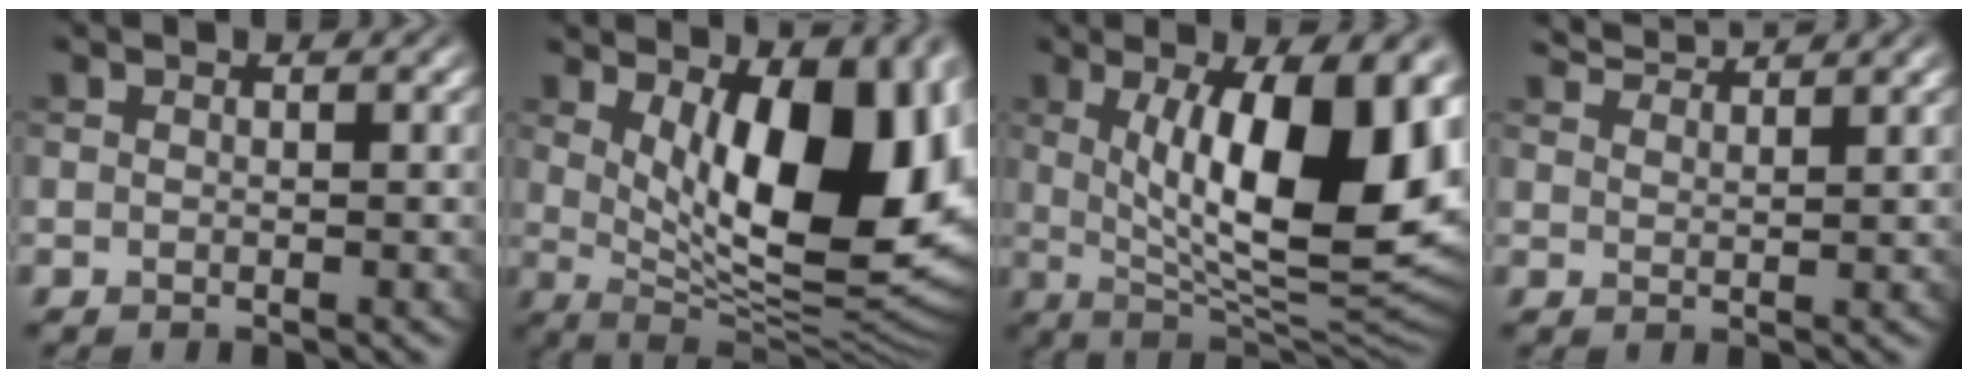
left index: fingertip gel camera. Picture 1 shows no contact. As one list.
[{"total": 14.4, "force": [3.1, 6.5, 12.5], "torque": [-0.147, -0.014, 0.057]}, {"total": 14.9, "force": [2.6, 5.4, 13.6], "torque": [-0.188, -0.012, 0.042]}, {"total": 3.3, "force": [3.2, 0.3, 0.9], "torque": [-0.011, 0.007, 0.052]}]